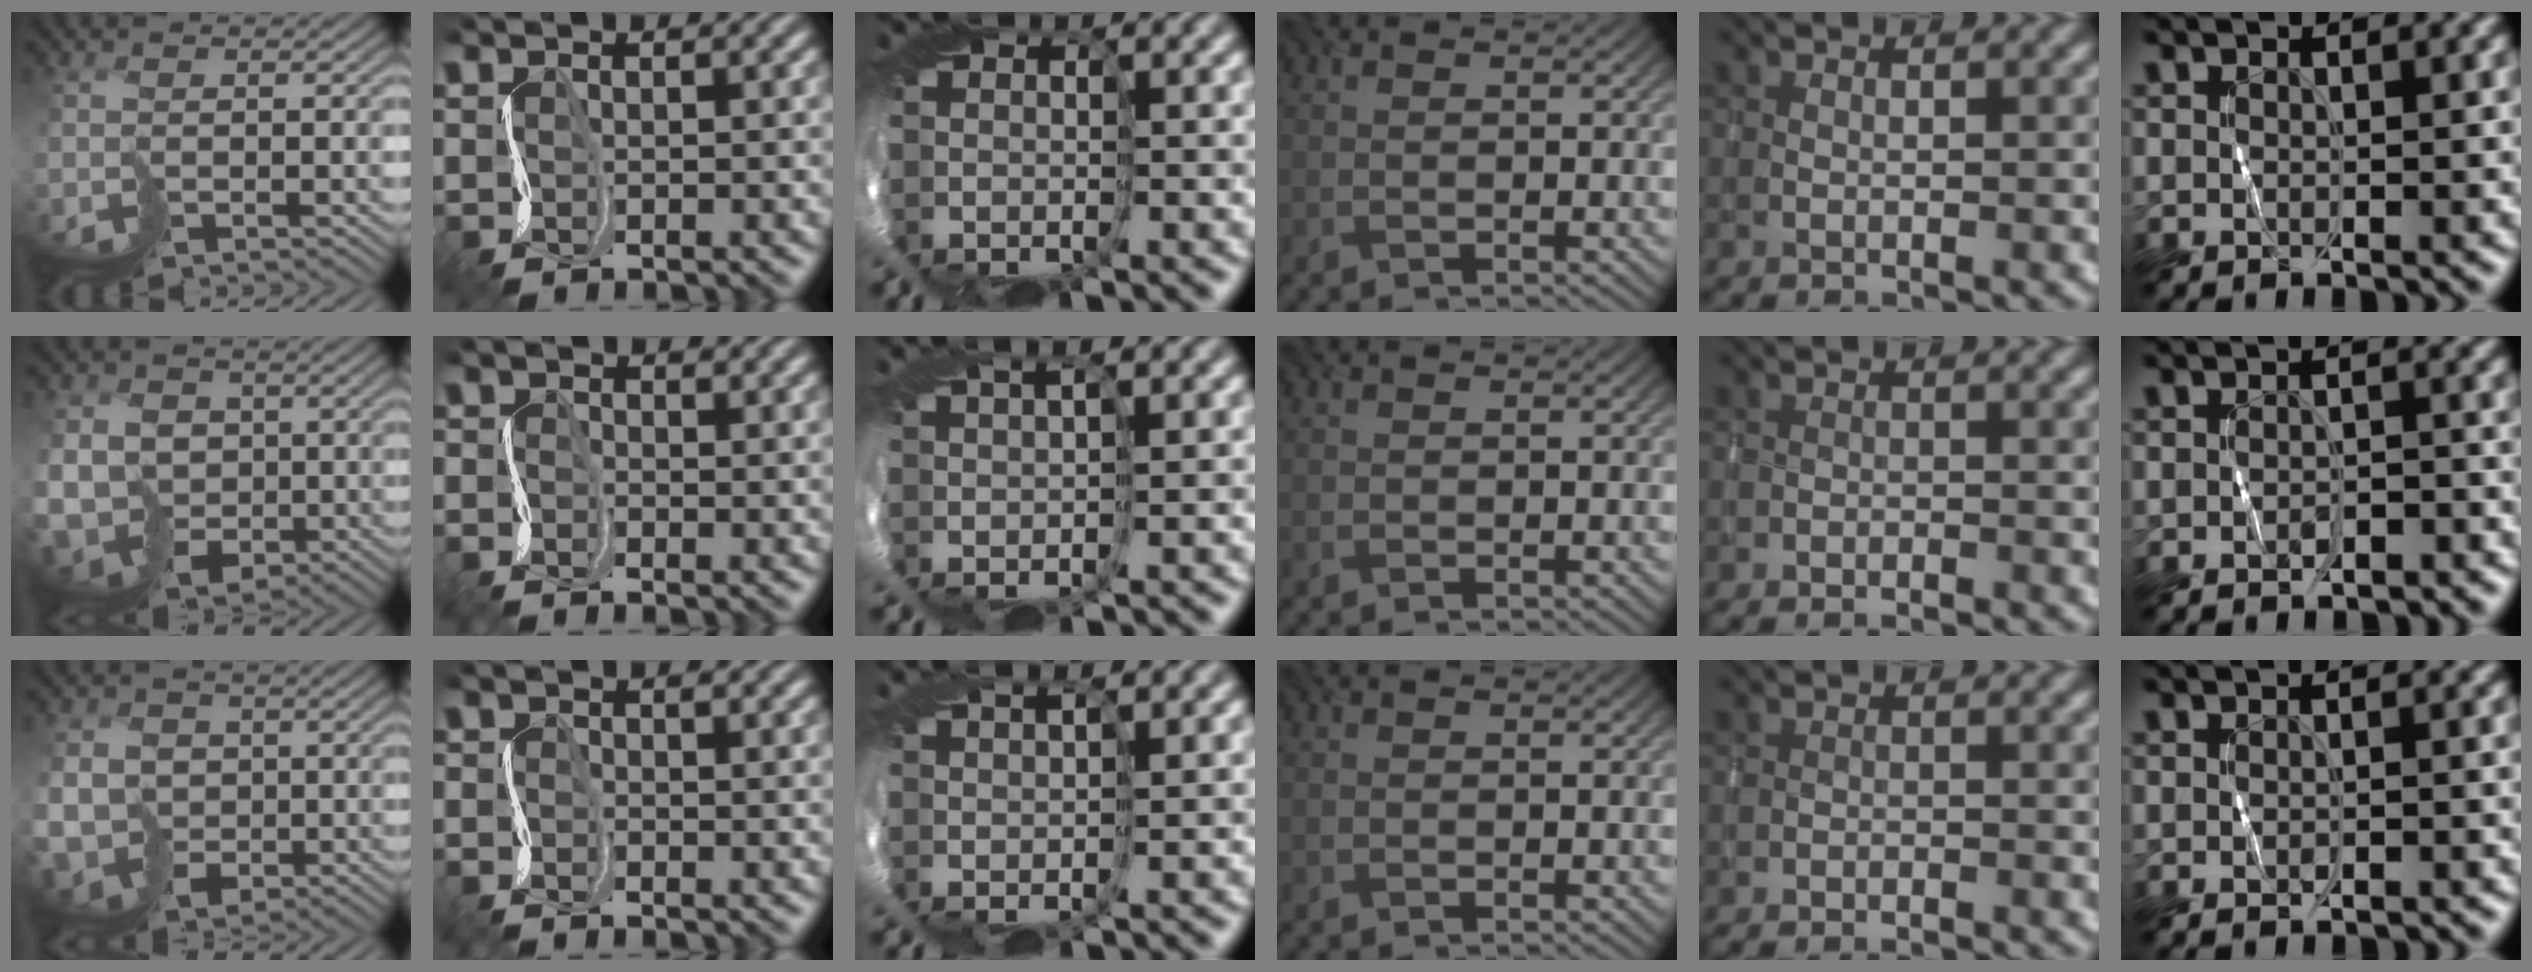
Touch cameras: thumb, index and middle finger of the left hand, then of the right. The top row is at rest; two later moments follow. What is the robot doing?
{"motion": "cut", "object": "wrapping paper"}